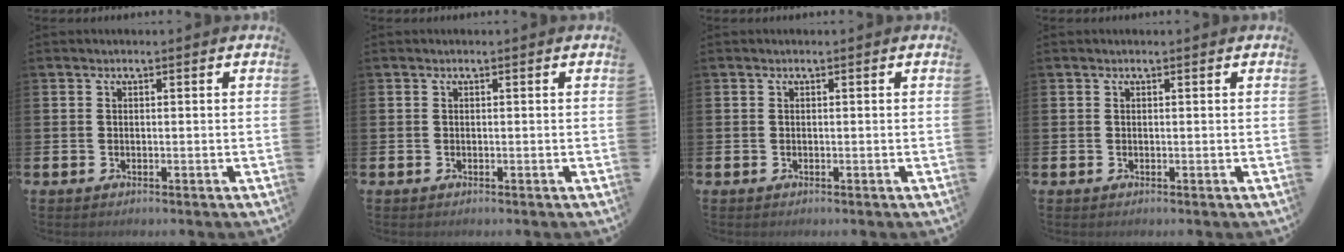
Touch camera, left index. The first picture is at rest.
{"total": 0.0}
{"total": 0.0}
{"total": 0.0}